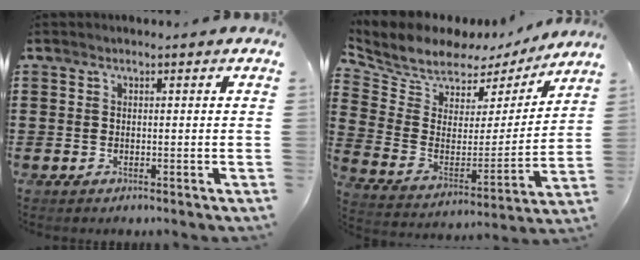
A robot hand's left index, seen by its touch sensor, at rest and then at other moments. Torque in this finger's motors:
{"motor_torque": [1.09, -1.05, 0.29, 0.00]}